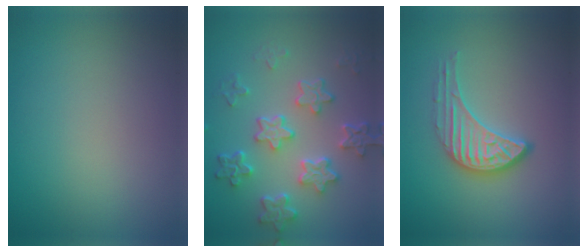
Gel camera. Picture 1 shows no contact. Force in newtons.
{"total": 5.6, "press": 4.3, "slide": 3.6}
{"total": 3.2, "press": 2.9, "slide": 1.2}